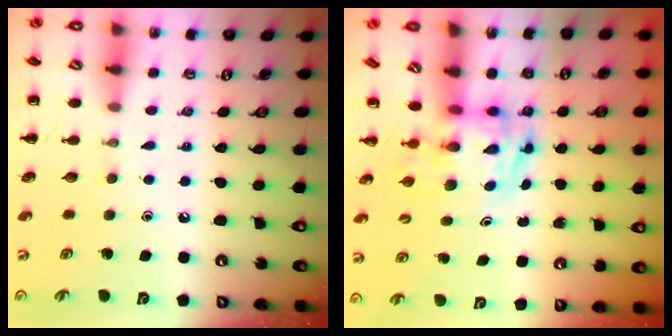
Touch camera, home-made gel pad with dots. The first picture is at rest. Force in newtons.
{"total": 2.8, "press": 2.8, "slide": 0.5}